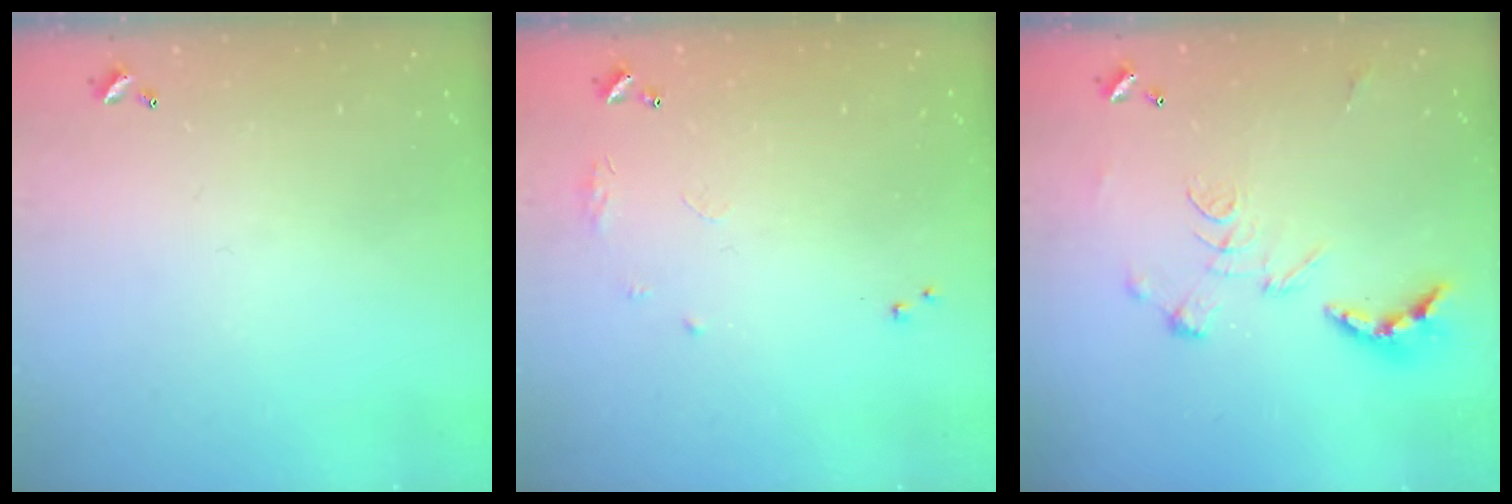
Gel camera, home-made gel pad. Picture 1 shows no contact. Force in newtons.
{"total": 7.4, "press": 7.4, "slide": 0.8}
{"total": 2.6, "press": 2.1, "slide": 1.5}